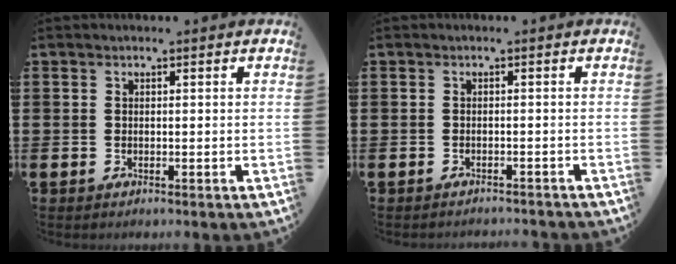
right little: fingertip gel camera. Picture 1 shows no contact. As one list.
[{"total": 0.8, "force": [-0.8, 0.0, 0.0], "torque": [-0.002, 0.000, -0.018]}]